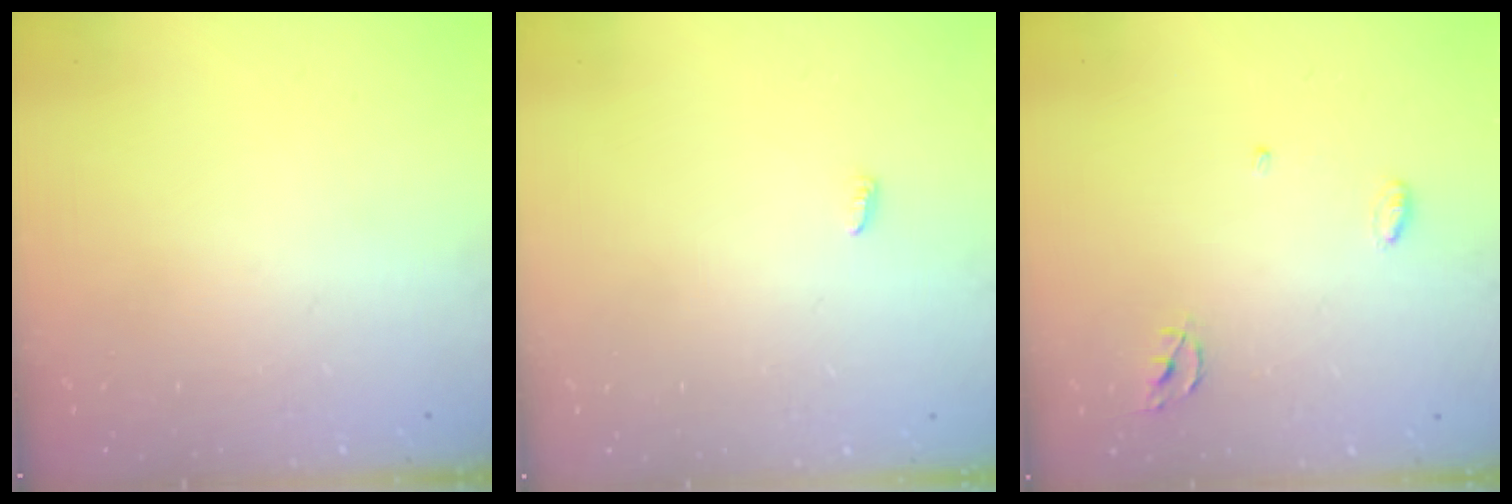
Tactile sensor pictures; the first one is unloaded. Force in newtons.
{"total": 2.4, "press": 2.4, "slide": 0.2}
{"total": 3.9, "press": 3.9, "slide": 0.2}